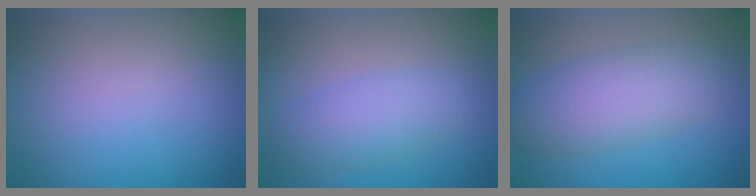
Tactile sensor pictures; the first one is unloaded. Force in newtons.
{"total": 3.0, "press": 3.0, "slide": 0.1}
{"total": 4.8, "press": 4.8, "slide": 0.1}